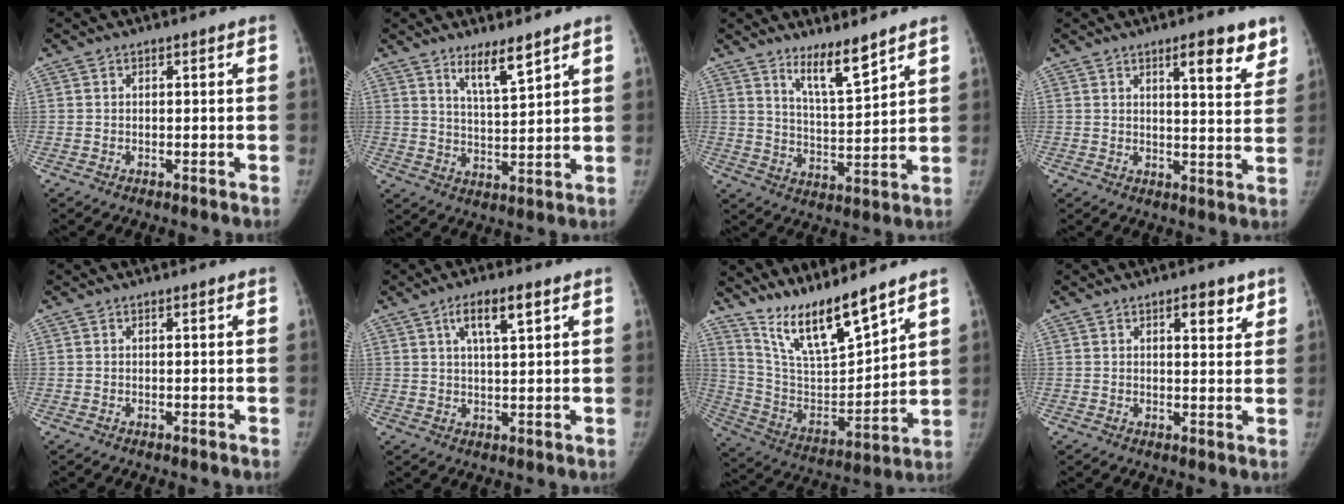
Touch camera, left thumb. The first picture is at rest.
{"total": 6.7, "force": [4.9, 0.9, 4.5], "torque": [-0.071, -0.043, 0.090]}
{"total": 8.2, "force": [6.3, 1.0, 5.2], "torque": [-0.083, -0.062, 0.119]}
{"total": 8.9, "force": [5.7, 2.2, 6.4], "torque": [-0.063, -0.033, 0.079]}
{"total": 0.0}
{"total": 6.5, "force": [3.2, 1.7, 5.4], "torque": [-0.089, -0.007, 0.057]}
{"total": 15.5, "force": [12.8, 2.4, 8.4], "torque": [-0.127, -0.079, 0.252]}
{"total": 5.0, "force": [2.9, 2.0, 3.5], "torque": [-0.032, -0.015, 0.040]}